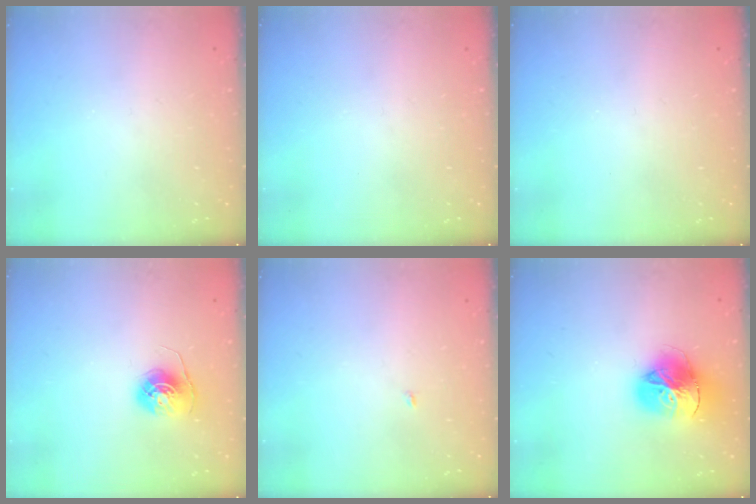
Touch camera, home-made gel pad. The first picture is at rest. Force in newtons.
{"total": 0.0}
{"total": 0.0}
{"total": 6.9, "press": 6.9, "slide": 0.5}
{"total": 1.9, "press": 1.9, "slide": 0.2}
{"total": 18.4, "press": 18.3, "slide": 2.2}